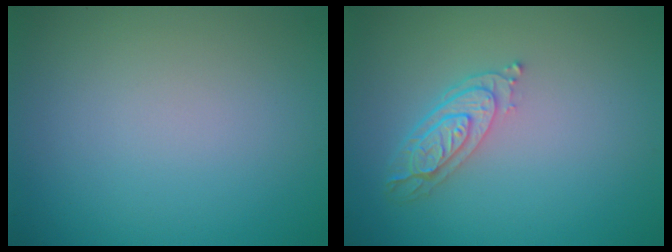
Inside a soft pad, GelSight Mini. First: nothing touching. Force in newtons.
{"total": 3.4, "press": 2.7, "slide": 2.1}